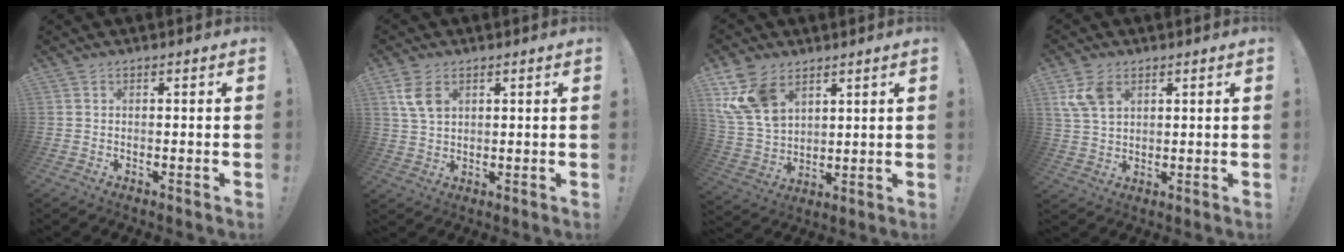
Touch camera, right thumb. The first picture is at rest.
{"total": 7.0, "force": [3.0, 4.5, 4.5], "torque": [-0.076, -0.011, 0.057]}
{"total": 14.0, "force": [7.3, 9.4, 7.4], "torque": [-0.164, -0.037, 0.146]}
{"total": 7.9, "force": [3.8, 5.1, 4.8], "torque": [-0.102, -0.006, 0.073]}